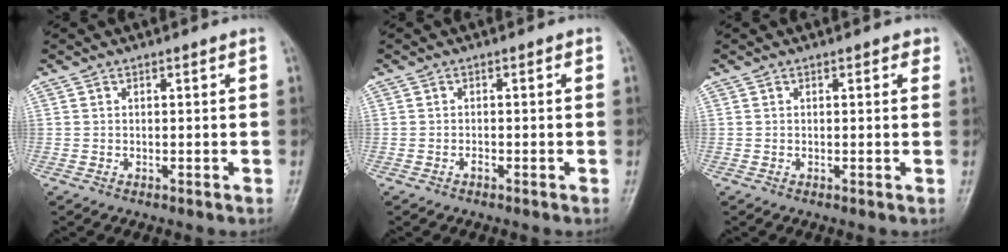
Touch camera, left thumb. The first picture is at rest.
{"total": 0.8, "force": [-0.5, 0.4, 0.5], "torque": [-0.004, 0.002, -0.012]}
{"total": 1.3, "force": [0.6, 0.7, 0.9], "torque": [-0.002, 0.000, 0.003]}